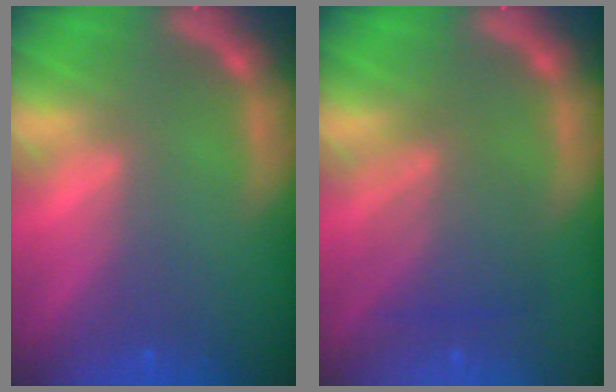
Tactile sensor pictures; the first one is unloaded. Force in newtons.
{"total": 4.5}